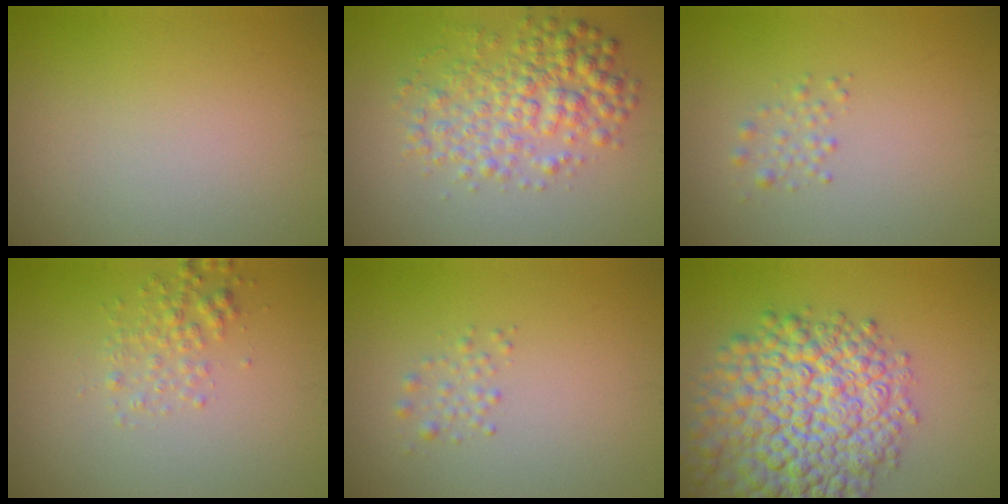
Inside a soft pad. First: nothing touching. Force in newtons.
{"total": 4.8, "press": 4.8, "slide": 0.0}
{"total": 1.5, "press": 1.5, "slide": 0.0}
{"total": 2.0, "press": 2.0, "slide": 0.1}
{"total": 1.5, "press": 1.5, "slide": 0.0}
{"total": 11.9, "press": 11.9, "slide": 0.3}